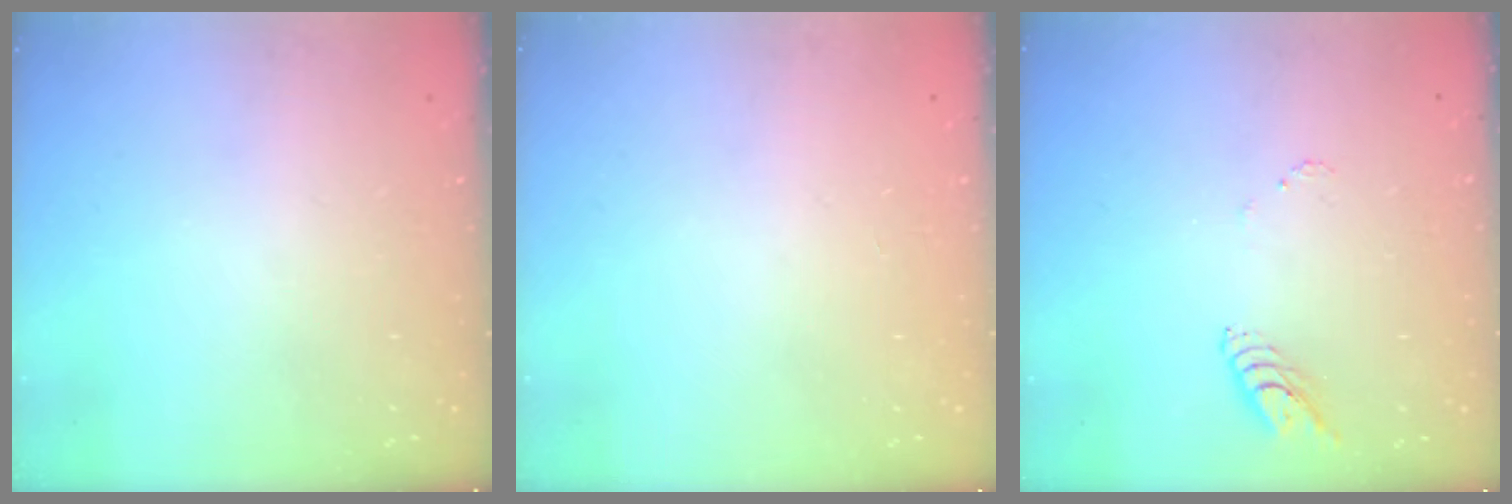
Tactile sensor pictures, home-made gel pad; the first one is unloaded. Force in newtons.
{"total": 0.0}
{"total": 5.6, "press": 5.6, "slide": 0.2}